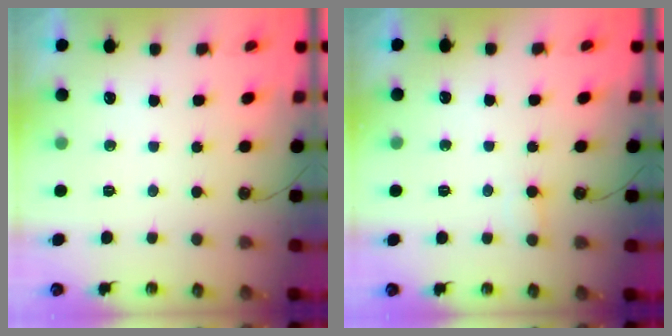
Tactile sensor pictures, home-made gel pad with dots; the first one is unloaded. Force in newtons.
{"total": 3.9, "press": 3.9, "slide": 0.3}